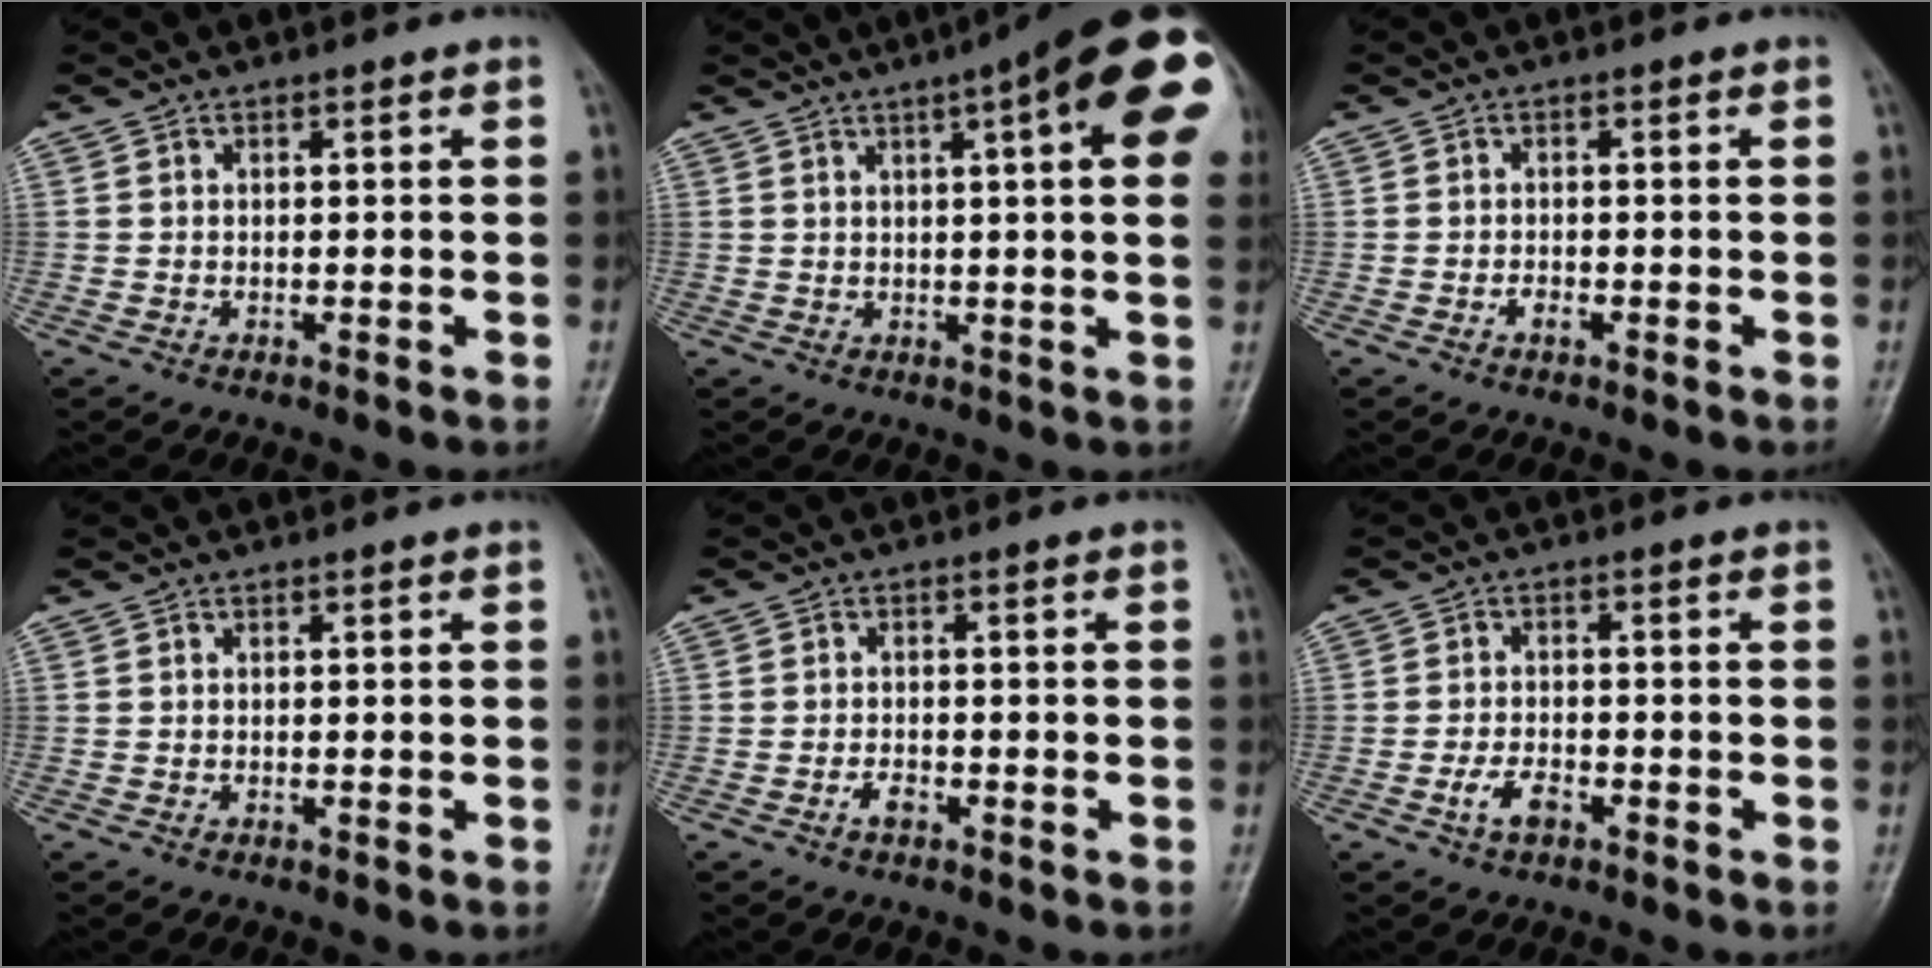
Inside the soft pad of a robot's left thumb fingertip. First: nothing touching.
{"total": 19.9, "force": [8.1, 4.0, 17.8], "torque": [-0.227, 0.016, 0.100]}
{"total": 1.1, "force": [-0.8, 0.5, 0.6], "torque": [-0.011, 0.004, -0.014]}
{"total": 0.0}
{"total": 1.6, "force": [-1.1, 0.8, 0.9], "torque": [-0.018, 0.005, -0.022]}
{"total": 3.5, "force": [-2.0, 1.7, 2.3], "torque": [-0.046, 0.014, -0.036]}